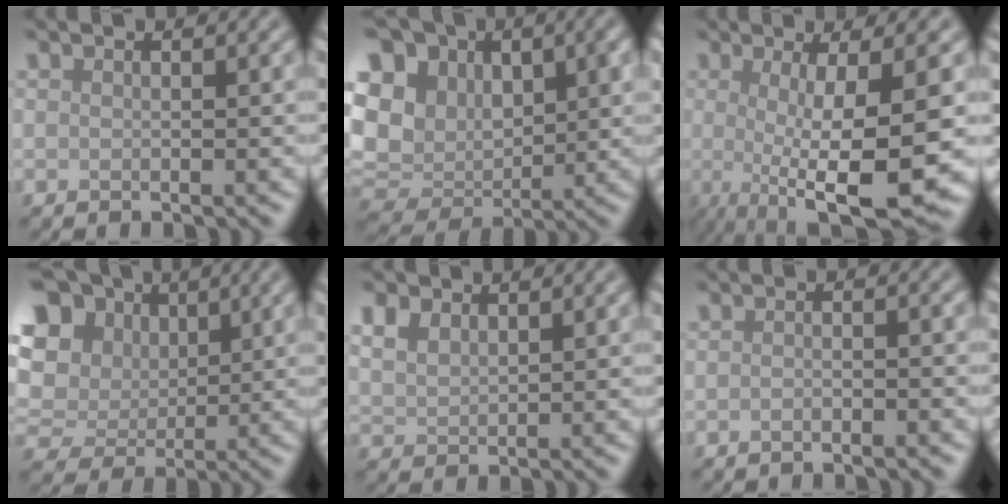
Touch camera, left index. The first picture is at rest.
{"total": 14.6, "force": [4.1, 11.3, 8.2], "torque": [-0.173, 0.024, 0.070]}
{"total": 11.1, "force": [-1.7, 2.4, 10.7], "torque": [-0.152, -0.018, -0.022]}
{"total": 15.3, "force": [4.8, 12.3, 7.6], "torque": [-0.177, 0.035, 0.075]}
{"total": 2.4, "force": [1.5, 1.5, 1.1], "torque": [-0.033, 0.004, 0.033]}
{"total": 1.5, "force": [-0.6, 0.5, 1.3], "torque": [-0.008, -0.002, -0.020]}